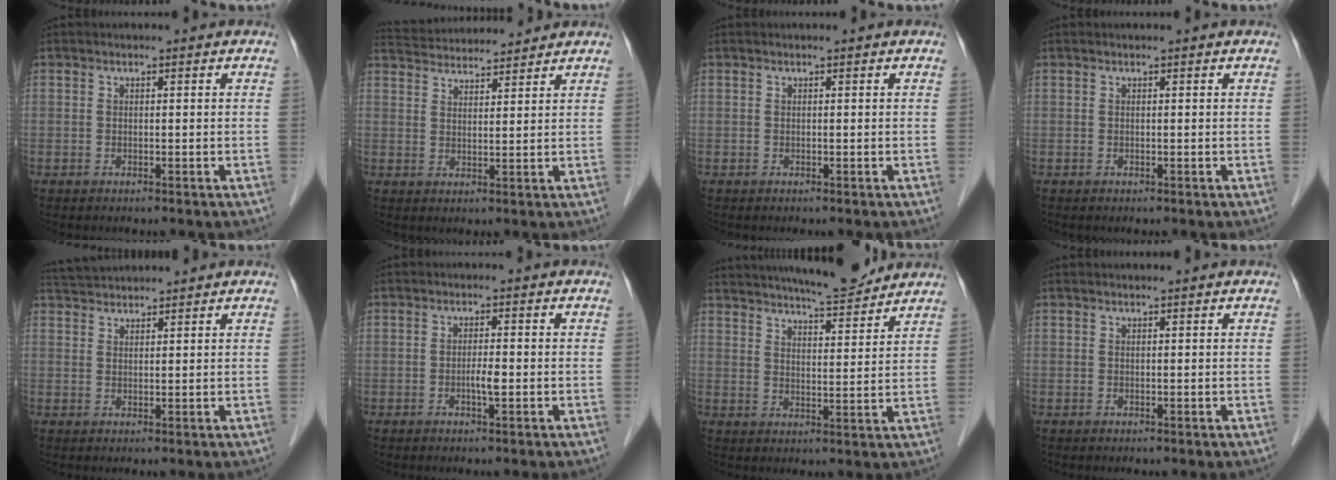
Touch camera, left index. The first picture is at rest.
{"total": 10.4, "force": [10.0, 1.1, 2.5], "torque": [-0.052, 0.029, 0.156]}
{"total": 0.0}
{"total": 0.0}
{"total": 5.2, "force": [5.1, 0.2, 1.1], "torque": [-0.023, 0.036, 0.091]}
{"total": 1.7, "force": [-0.6, 0.1, 1.6], "torque": [-0.031, -0.002, -0.011]}
{"total": 11.9, "force": [10.9, 1.0, 4.7], "torque": [-0.074, -0.001, 0.157]}
{"total": 0.9, "force": [0.9, -0.1, 0.3], "torque": [-0.005, 0.011, 0.016]}